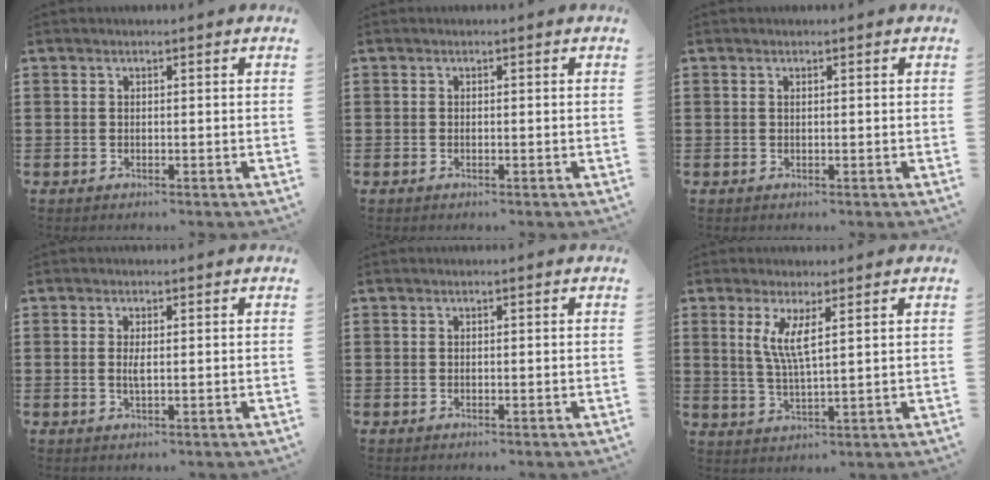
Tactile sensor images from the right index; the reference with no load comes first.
{"total": 0.0}
{"total": 0.0}
{"total": 1.9, "force": [0.2, 0.5, 1.9], "torque": [-0.036, 0.000, 0.002]}
{"total": 0.0}
{"total": 4.8, "force": [1.9, 0.7, 4.3], "torque": [-0.093, -0.001, 0.032]}